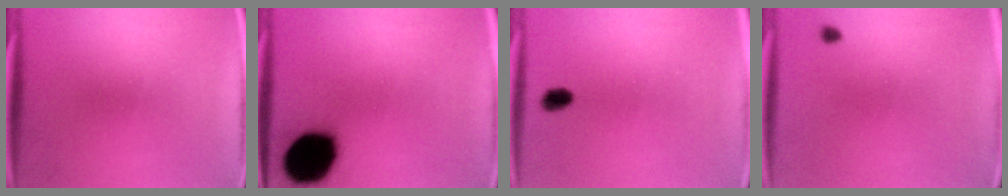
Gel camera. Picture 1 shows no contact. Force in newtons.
{"total": 19.0}
{"total": 2.7}
{"total": 0.9}